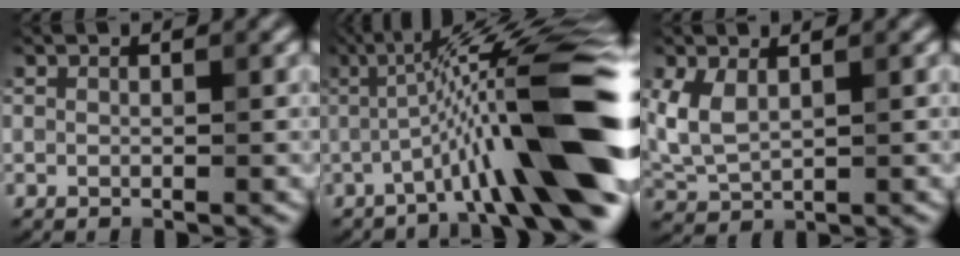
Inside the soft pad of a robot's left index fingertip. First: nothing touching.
{"total": 13.5, "force": [-2.6, 1.7, 13.2], "torque": [-0.199, 0.027, -0.045]}
{"total": 2.8, "force": [0.8, 1.5, 2.2], "torque": [-0.064, -0.003, 0.020]}